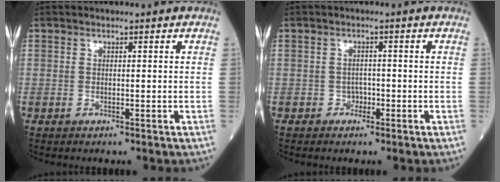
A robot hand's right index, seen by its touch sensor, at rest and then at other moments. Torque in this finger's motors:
{"motor_torque": [0.16, 0.03, -0.03, 0.00]}